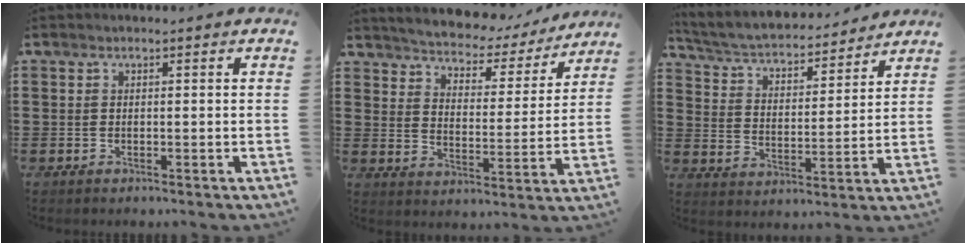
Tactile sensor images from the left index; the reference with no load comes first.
{"total": 3.6, "force": [3.6, 0.4, 0.2], "torque": [-0.029, -0.033, 0.053]}
{"total": 4.2, "force": [3.9, 0.7, 1.4], "torque": [-0.049, -0.029, 0.060]}